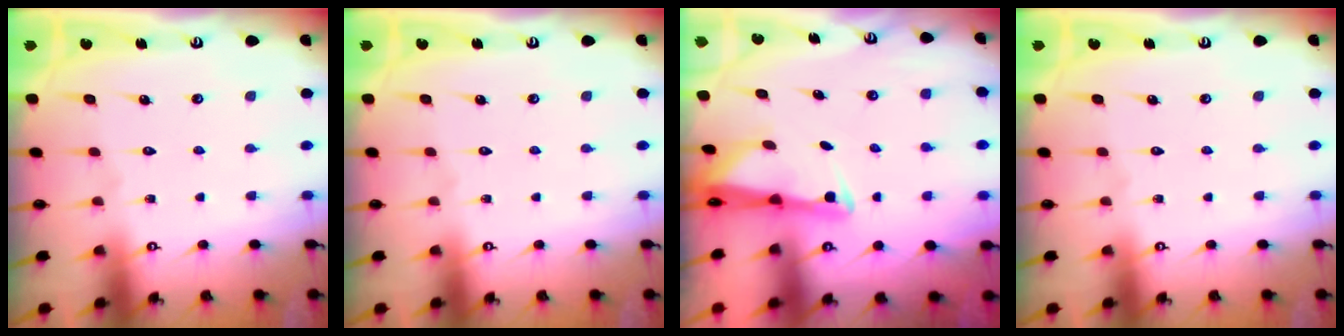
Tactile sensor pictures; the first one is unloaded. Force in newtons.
{"total": 0.0}
{"total": 2.7, "press": 2.7, "slide": 0.5}
{"total": 0.0}